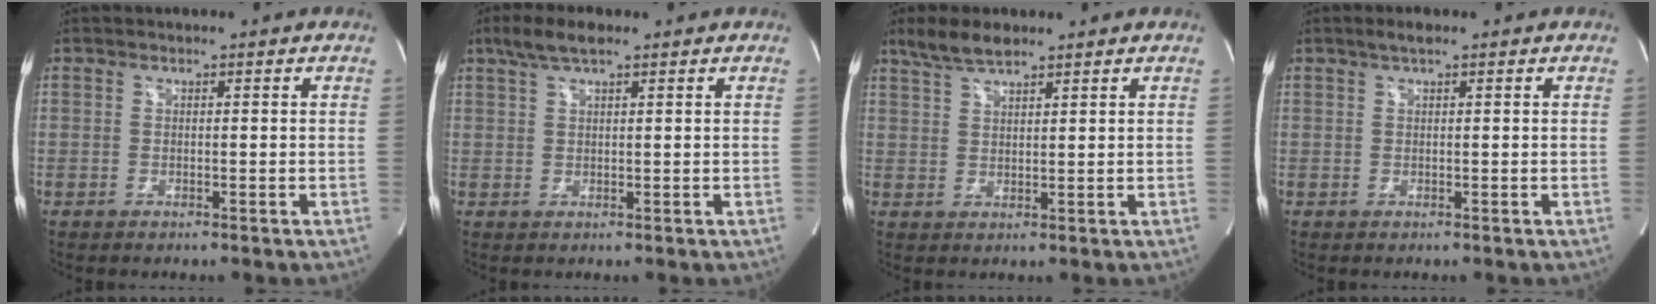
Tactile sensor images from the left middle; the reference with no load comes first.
{"total": 4.4, "force": [3.0, 0.9, 3.1], "torque": [-0.069, 0.019, 0.059]}
{"total": 4.9, "force": [4.0, 1.1, 2.6], "torque": [-0.063, 0.013, 0.080]}
{"total": 1.6, "force": [1.1, 0.2, 1.2], "torque": [-0.027, 0.010, 0.019]}